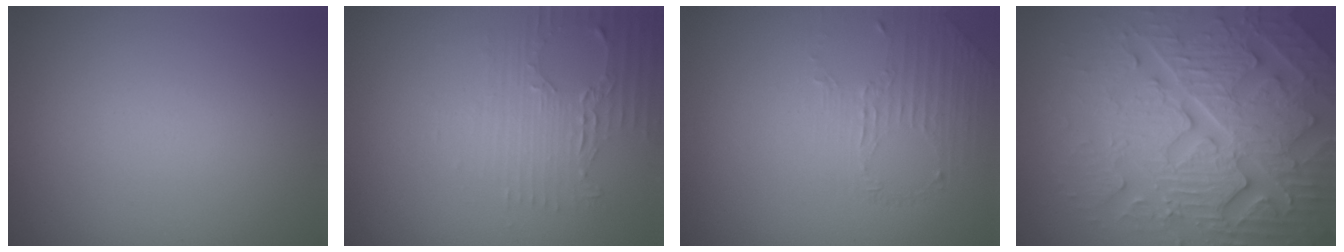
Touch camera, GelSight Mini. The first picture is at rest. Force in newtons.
{"total": 2.7, "press": 2.4, "slide": 1.3}
{"total": 1.4, "press": 0.6, "slide": 1.2}
{"total": 8.2, "press": 7.9, "slide": 1.8}